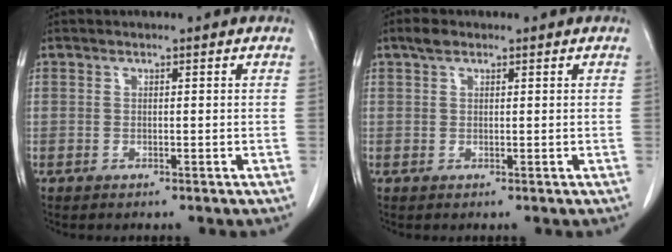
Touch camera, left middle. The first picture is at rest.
{"total": 1.5, "force": [1.0, 0.8, 0.8], "torque": [-0.017, 0.011, 0.018]}